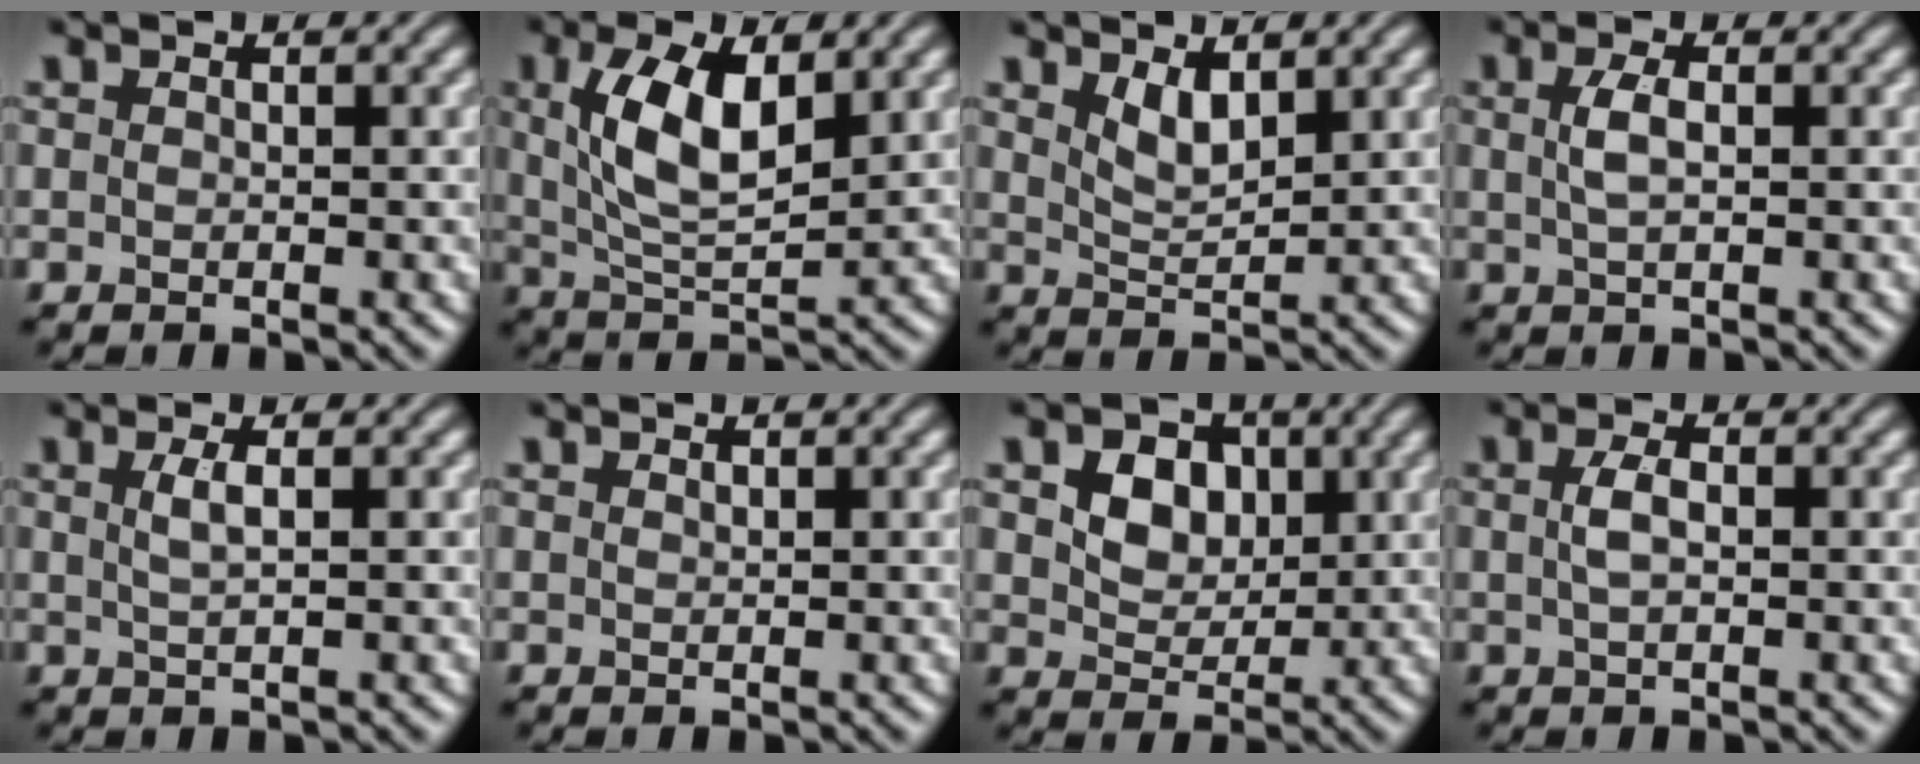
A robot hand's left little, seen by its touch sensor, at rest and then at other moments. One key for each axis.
{"total": 6.9, "fx": 2.0, "fy": 2.9, "fz": 5.9, "tx": -0.119, "ty": 0.003, "tz": 0.039}
{"total": 2.4, "fx": 1.5, "fy": 0.9, "fz": 1.6, "tx": -0.035, "ty": -0.008, "tz": 0.034}
{"total": 2.0, "fx": 0.3, "fy": 0.7, "fz": 1.8, "tx": -0.041, "ty": 0.006, "tz": 0.005}
{"total": 1.7, "fx": 0.4, "fy": 0.5, "fz": 1.6, "tx": -0.030, "ty": 0.002, "tz": 0.006}
{"total": 0.0}
{"total": 5.8, "fx": 2.1, "fy": 4.3, "fz": 3.3, "tx": -0.077, "ty": 0.000, "tz": 0.036}
{"total": 1.7, "fx": 0.1, "fy": 0.7, "fz": 1.6, "tx": -0.037, "ty": 0.004, "tz": 0.000}